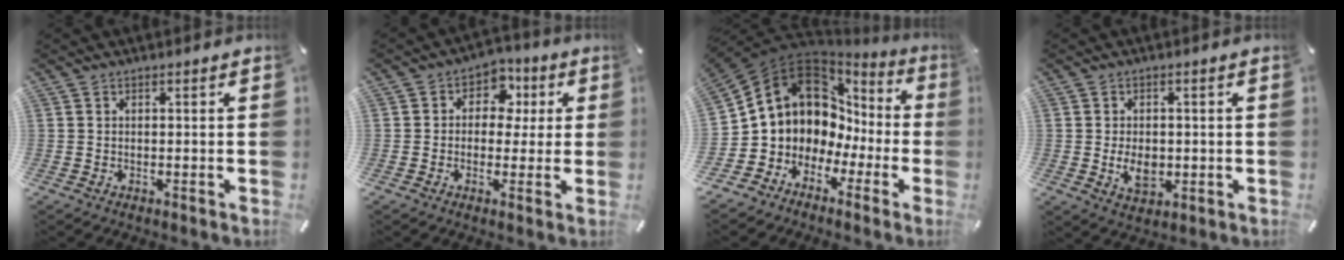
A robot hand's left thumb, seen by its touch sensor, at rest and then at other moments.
{"total": 7.0, "force": [0.2, 6.1, 3.4], "torque": [-0.044, 0.012, -0.002]}
{"total": 9.9, "force": [4.1, 8.7, 2.1], "torque": [-0.056, -0.057, 0.089]}
{"total": 5.9, "force": [-0.8, 4.2, 4.1], "torque": [-0.076, -0.007, -0.016]}